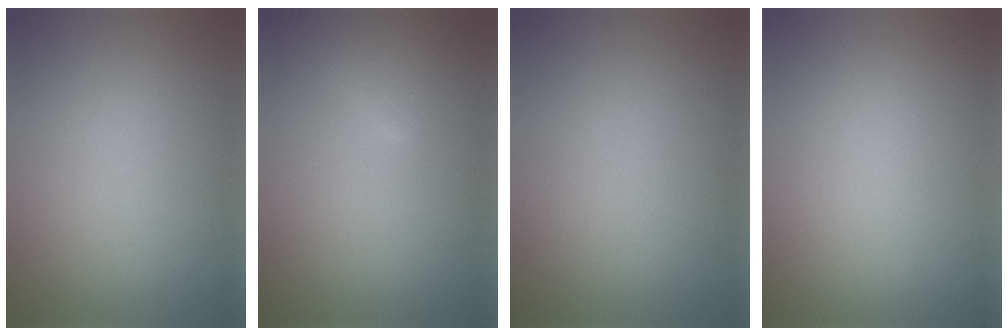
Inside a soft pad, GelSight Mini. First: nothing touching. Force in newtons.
{"total": 2.4, "press": 2.4, "slide": 0.1}
{"total": 0.0}
{"total": 0.0}